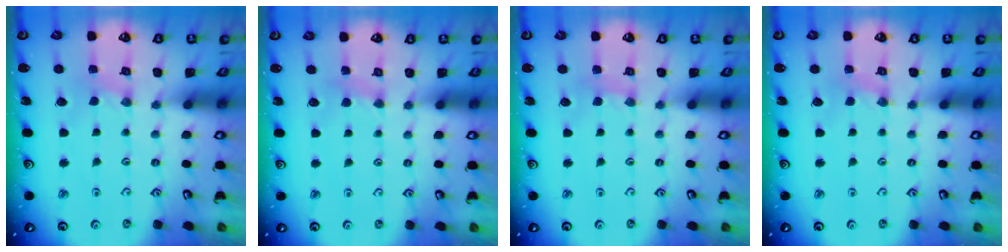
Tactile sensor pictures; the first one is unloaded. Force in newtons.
{"total": 3.1, "press": 3.0, "slide": 0.5}
{"total": 2.3, "press": 2.3, "slide": 0.3}
{"total": 2.1, "press": 2.1, "slide": 0.4}